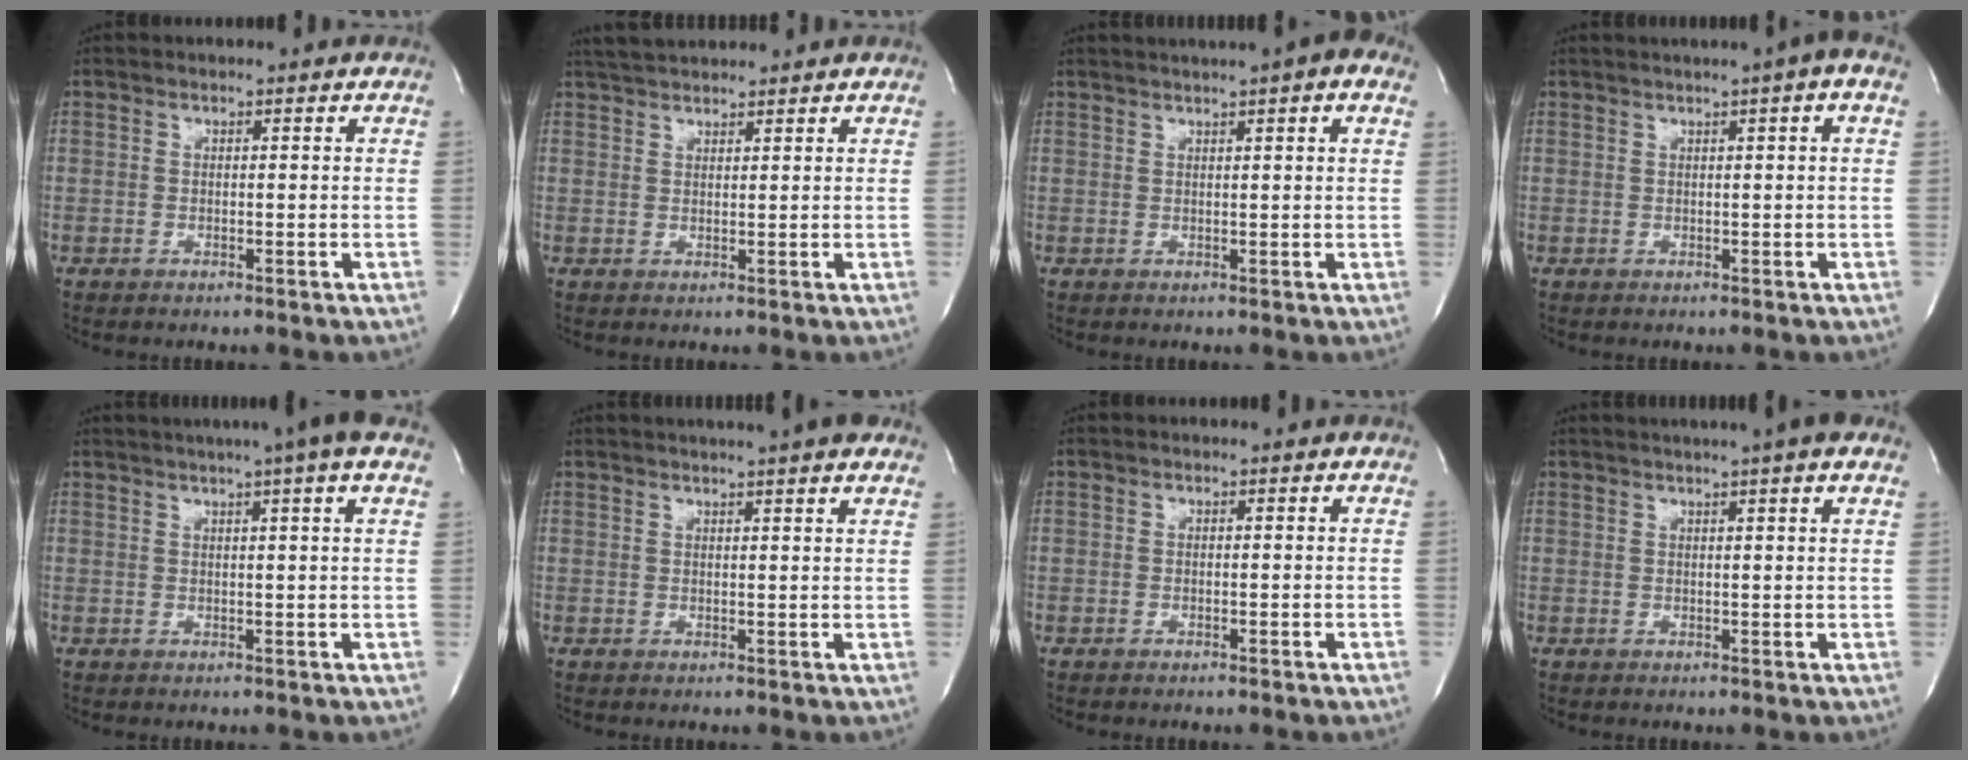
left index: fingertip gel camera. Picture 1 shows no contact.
{"total": 4.6, "force": [4.3, 0.7, 1.5], "torque": [-0.028, 0.027, 0.077]}
{"total": 7.3, "force": [4.8, 0.6, 5.4], "torque": [-0.081, 0.029, 0.057]}
{"total": 3.5, "force": [1.6, -0.2, 3.1], "torque": [-0.045, 0.013, 0.021]}
{"total": 8.7, "force": [6.3, -0.7, 6.0], "torque": [-0.092, 0.020, 0.068]}
{"total": 10.1, "force": [8.4, 0.7, 5.6], "torque": [-0.083, 0.020, 0.092]}
{"total": 0.0}
{"total": 7.6, "force": [5.8, 0.0, 4.9], "torque": [-0.075, 0.023, 0.065]}